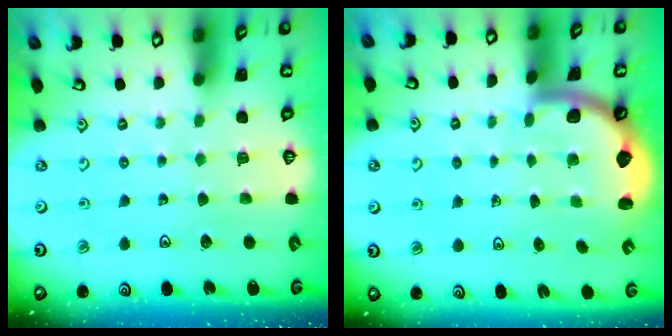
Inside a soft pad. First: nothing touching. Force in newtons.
{"total": 1.8, "press": 1.8, "slide": 0.3}